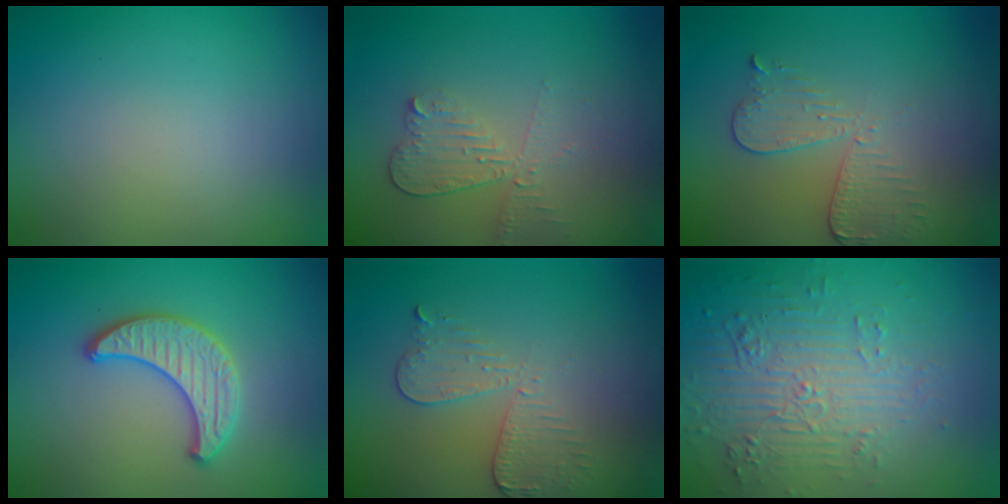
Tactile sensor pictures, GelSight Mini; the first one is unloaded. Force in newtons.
{"total": 2.5, "press": 2.3, "slide": 0.9}
{"total": 2.9, "press": 2.6, "slide": 1.4}
{"total": 3.4, "press": 3.4, "slide": 0.2}
{"total": 2.9, "press": 2.7, "slide": 1.2}
{"total": 4.4, "press": 3.7, "slide": 2.4}